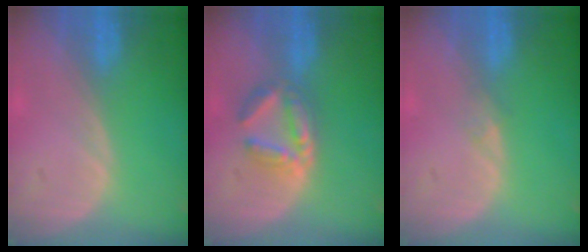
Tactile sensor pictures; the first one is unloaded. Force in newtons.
{"total": 5.6, "press": 5.4, "slide": 1.3}
{"total": 0.8, "press": 0.8, "slide": 0.0}